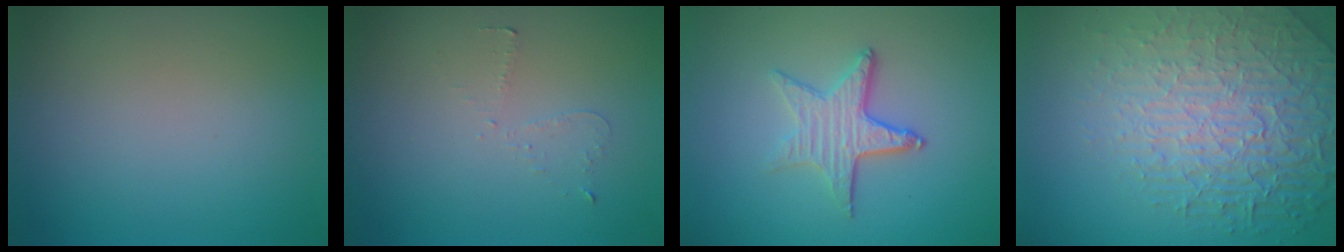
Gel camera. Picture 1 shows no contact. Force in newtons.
{"total": 0.7, "press": 0.6, "slide": 0.4}
{"total": 3.6, "press": 2.8, "slide": 2.2}
{"total": 7.3, "press": 5.7, "slide": 4.6}